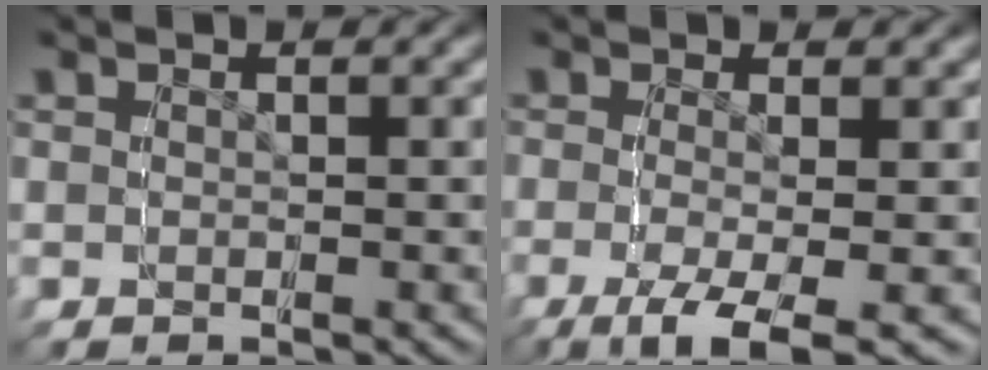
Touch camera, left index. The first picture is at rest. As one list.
[{"total": 1.6, "force": [-0.7, -1.3, -0.4], "torque": [0.021, 0.001, -0.013]}]